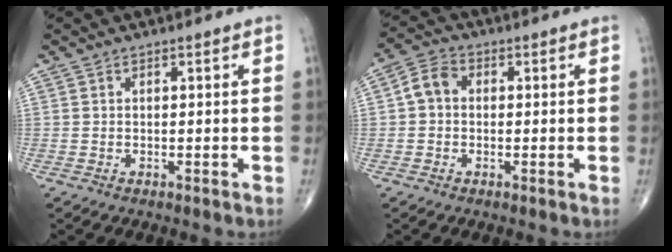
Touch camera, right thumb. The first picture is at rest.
{"total": 4.7, "force": [0.1, 3.7, 2.8], "torque": [-0.044, 0.016, -0.007]}